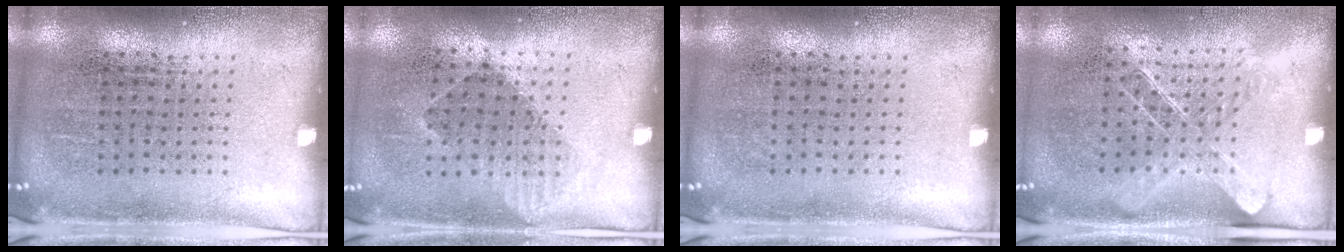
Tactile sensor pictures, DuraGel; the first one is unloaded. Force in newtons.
{"total": 1.0, "press": 0.7, "slide": 0.6}
{"total": 0.0}
{"total": 1.3, "press": 1.1, "slide": 0.7}